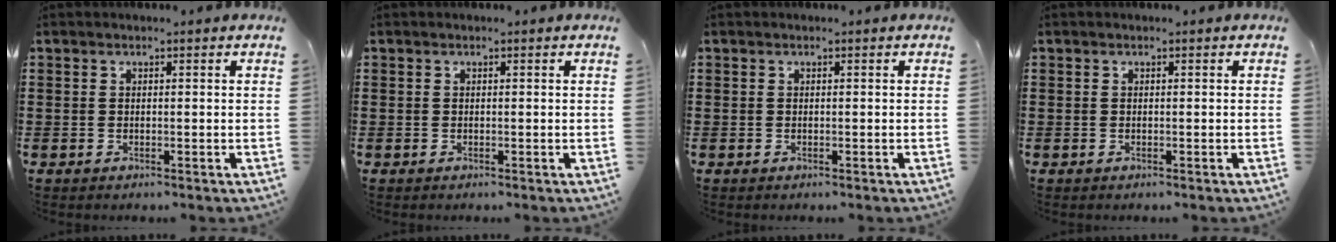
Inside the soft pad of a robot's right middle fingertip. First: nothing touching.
{"total": 0.0}
{"total": 0.0}
{"total": 0.0}